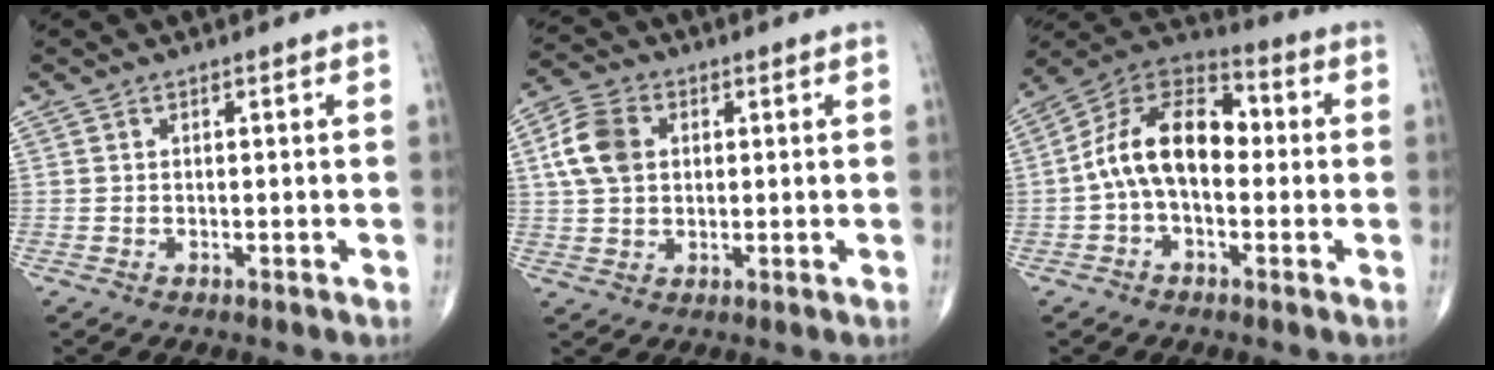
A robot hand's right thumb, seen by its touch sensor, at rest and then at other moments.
{"total": 8.4, "force": [1.8, 6.1, 5.5], "torque": [-0.103, 0.010, 0.031]}
{"total": 14.5, "force": [-0.4, 8.8, 11.6], "torque": [-0.184, 0.045, -0.022]}